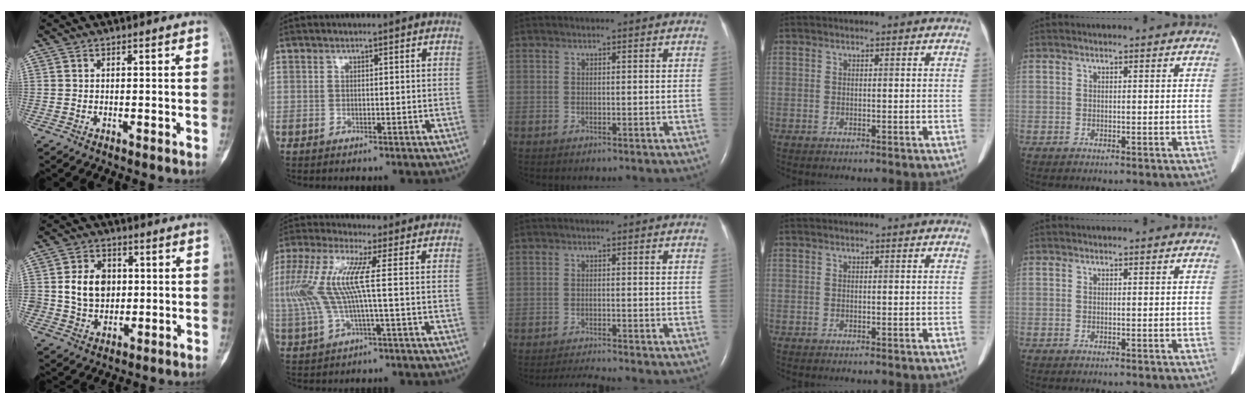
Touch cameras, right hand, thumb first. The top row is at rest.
{"thumb": {"total": 9.7, "force": [1.1, 7.7, 5.9], "torque": [-0.070, -0.001, 0.023]}, "index": {"total": 12.0, "force": [1.0, 1.8, 11.8], "torque": [-0.279, 0.021, 0.016]}, "middle": {"total": 3.0, "force": [-2.7, -1.2, 0.3], "torque": [-0.019, -0.020, -0.049]}}